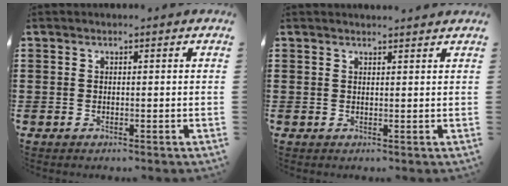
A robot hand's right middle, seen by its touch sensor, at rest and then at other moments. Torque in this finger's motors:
{"motor_torque": [0.12, -0.38, 0.02, -0.02]}